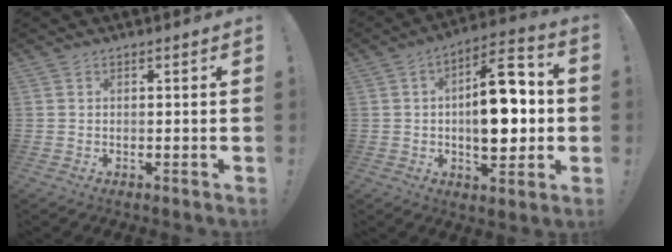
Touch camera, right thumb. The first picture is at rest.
{"total": 17.2, "force": [-0.5, 8.6, 14.9], "torque": [-0.209, 0.012, -0.010]}